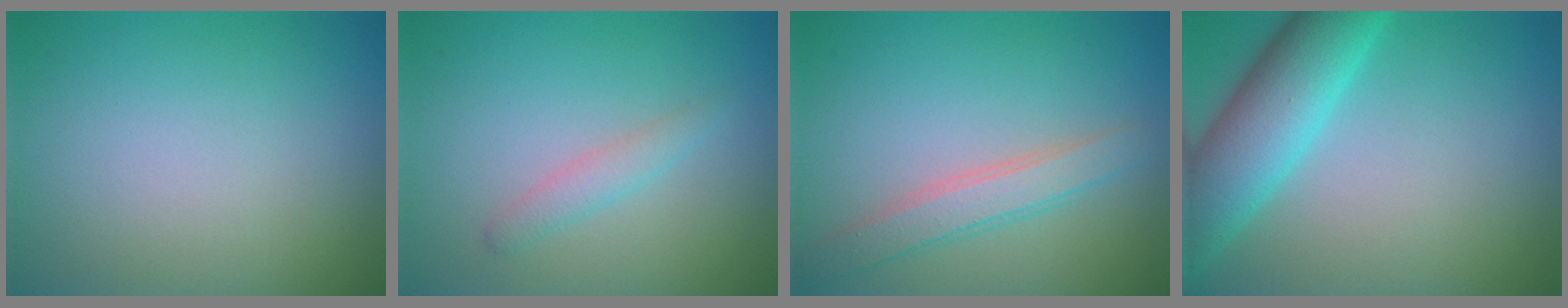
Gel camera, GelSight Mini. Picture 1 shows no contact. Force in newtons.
{"total": 1.4, "press": 1.4, "slide": 0.1}
{"total": 2.8, "press": 2.8, "slide": 0.2}
{"total": 7.2, "press": 7.2, "slide": 0.2}